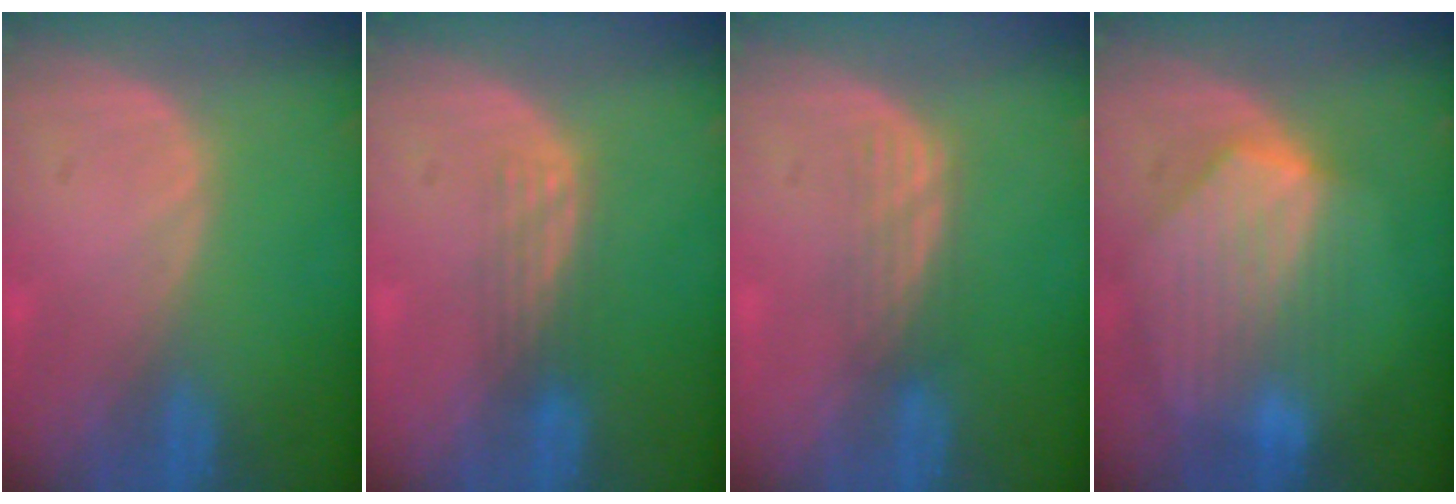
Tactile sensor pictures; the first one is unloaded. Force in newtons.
{"total": 2.9, "press": 2.6, "slide": 1.3}
{"total": 3.1, "press": 2.6, "slide": 1.6}
{"total": 8.8, "press": 7.9, "slide": 3.9}